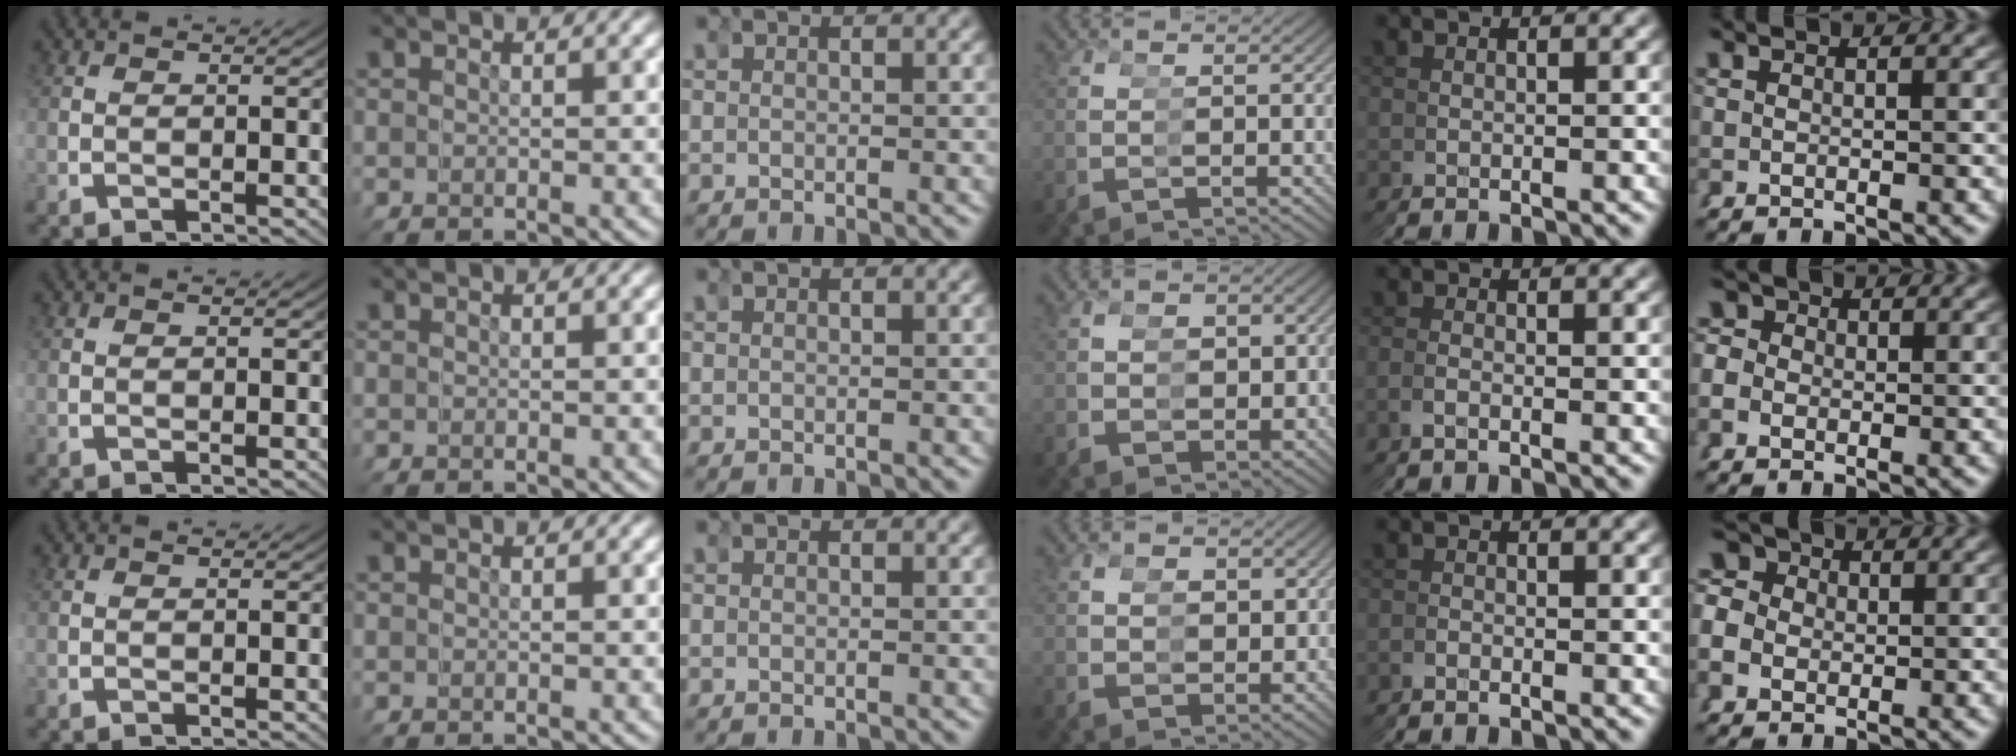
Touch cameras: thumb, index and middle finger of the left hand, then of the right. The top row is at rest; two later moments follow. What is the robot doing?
{"motion": "grasp_and_lifting", "object": "hoodie"}